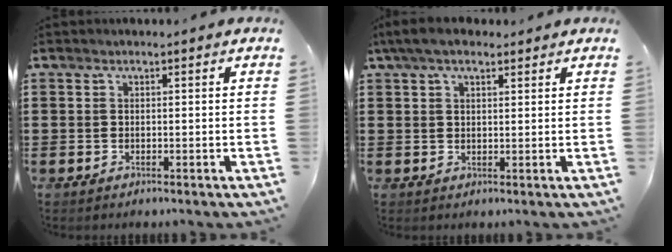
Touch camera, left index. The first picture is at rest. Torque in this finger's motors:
{"motor_torque": [0.83, 0.63, 0.23, 0.03]}